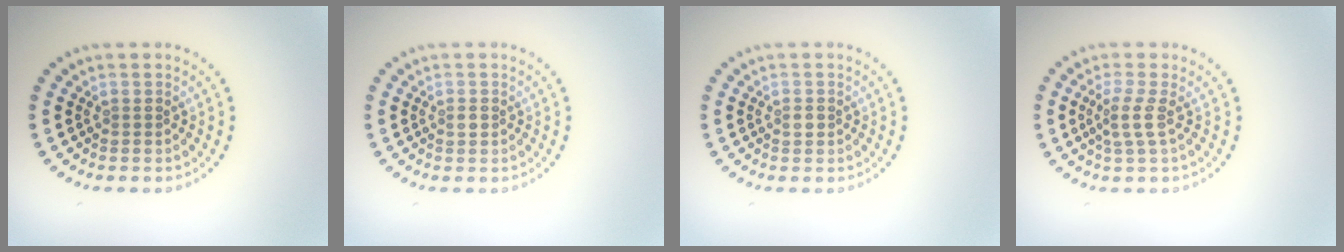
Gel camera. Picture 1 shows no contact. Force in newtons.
{"total": 0.7, "press": 0.7, "slide": 0.3}
{"total": 1.0, "press": 1.0, "slide": 0.3}
{"total": 2.0, "press": 1.6, "slide": 1.2}